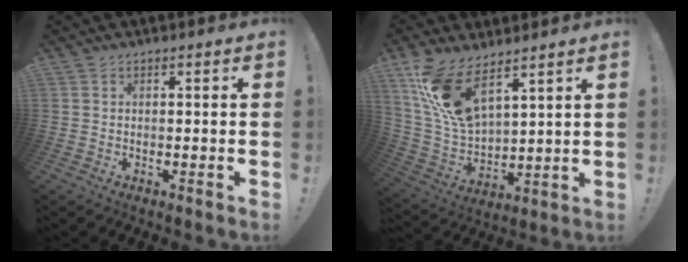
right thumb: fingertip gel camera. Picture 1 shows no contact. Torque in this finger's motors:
{"motor_torque": [0.73, 3.63, 0.47, 0.15, 0.45]}